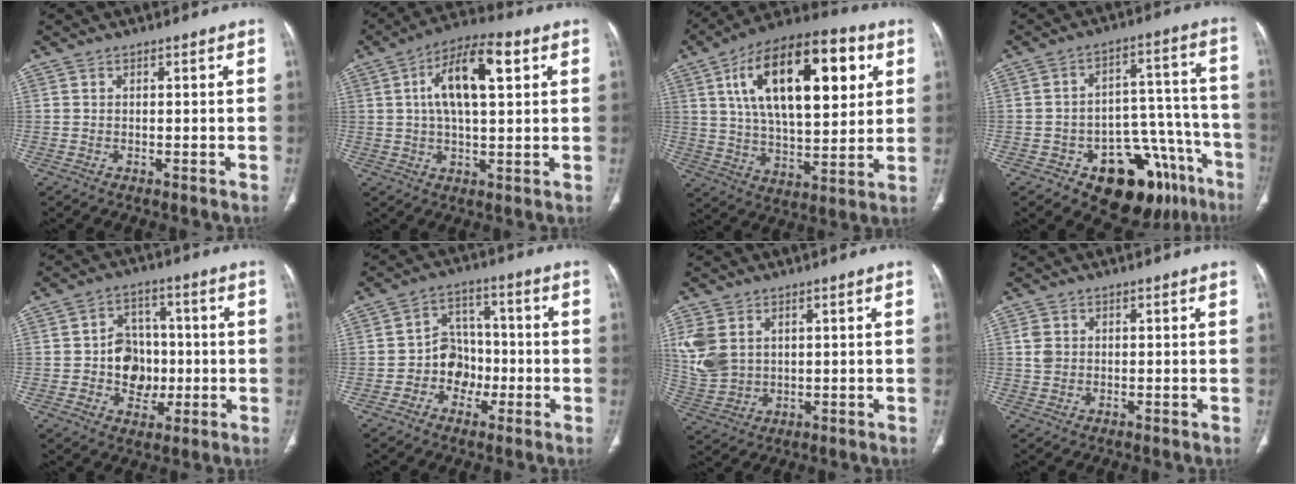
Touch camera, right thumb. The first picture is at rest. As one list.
[{"total": 13.2, "force": [3.9, 5.2, 11.4], "torque": [-0.194, 0.014, 0.060]}, {"total": 26.2, "force": [8.6, 12.2, 21.5], "torque": [-0.331, -0.005, 0.136]}, {"total": 19.3, "force": [-11.0, 10.6, 11.7], "torque": [-0.068, 0.102, -0.144]}, {"total": 9.9, "force": [-0.9, 8.2, 5.5], "torque": [-0.037, 0.019, -0.011]}, {"total": 7.9, "force": [-2.3, 6.8, 3.4], "torque": [-0.008, 0.035, -0.046]}, {"total": 9.5, "force": [2.7, 7.0, 5.8], "torque": [-0.123, -0.007, 0.070]}, {"total": 2.4, "force": [0.5, 2.0, 1.2], "torque": [-0.019, 0.002, 0.012]}]